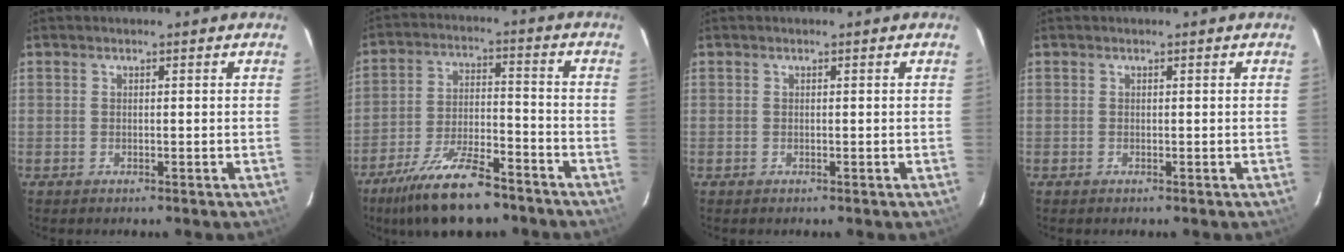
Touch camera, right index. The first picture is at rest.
{"total": 16.2, "force": [-12.4, 4.9, 9.2], "torque": [-0.188, -0.015, -0.207]}
{"total": 0.0}
{"total": 0.0}